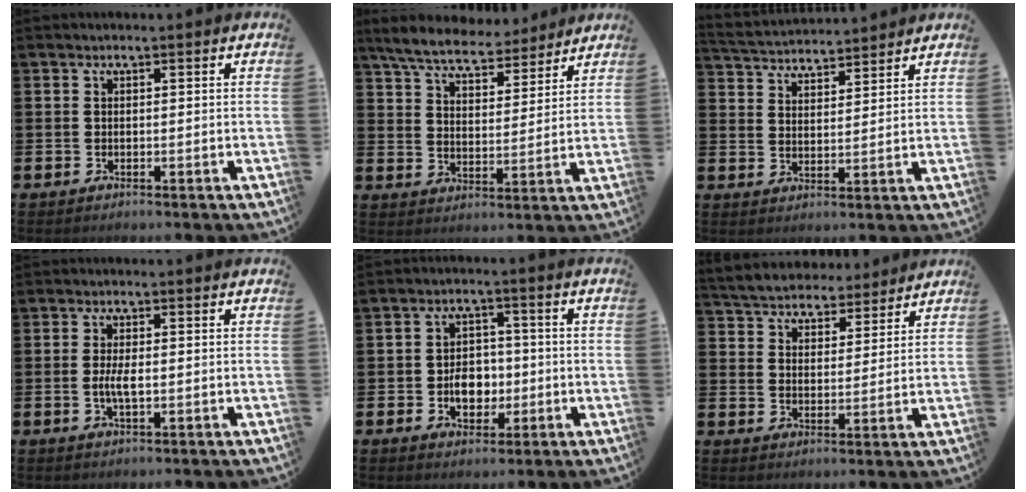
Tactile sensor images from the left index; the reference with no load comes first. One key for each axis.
{"total": 7.3, "fx": 6.8, "fy": 1.6, "fz": 2.0, "tx": -0.076, "ty": -0.032, "tz": 0.123}
{"total": 4.3, "fx": 4.3, "fy": 0.5, "fz": -0.2, "tx": -0.021, "ty": -0.026, "tz": 0.077}
{"total": 2.9, "fx": -0.3, "fy": 1.0, "fz": 2.7, "tx": -0.049, "ty": 0.000, "tz": -0.006}
{"total": 4.9, "fx": -1.0, "fy": 3.8, "fz": 3.0, "tx": -0.046, "ty": 0.004, "tz": -0.025}
{"total": 5.6, "fx": 5.4, "fy": 1.4, "fz": -0.1, "tx": -0.032, "ty": -0.035, "tz": 0.096}